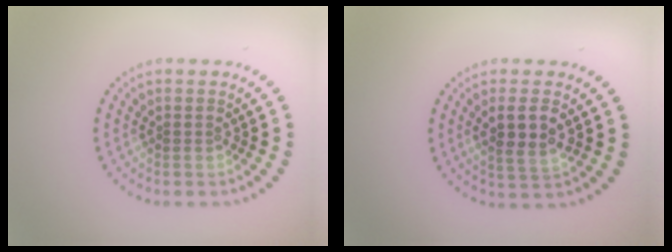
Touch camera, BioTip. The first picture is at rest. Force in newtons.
{"total": 3.1, "press": 2.9, "slide": 1.1}